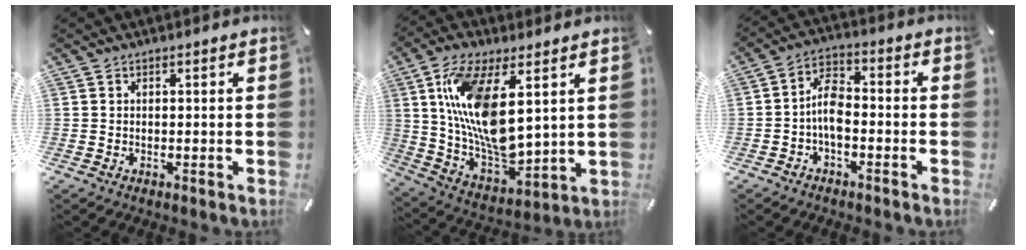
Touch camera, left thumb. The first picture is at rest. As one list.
[{"total": 18.1, "force": [6.5, 8.2, 14.7], "torque": [-0.309, -0.033, 0.111]}, {"total": 7.2, "force": [-2.2, 4.0, 5.5], "torque": [-0.111, 0.019, -0.041]}]